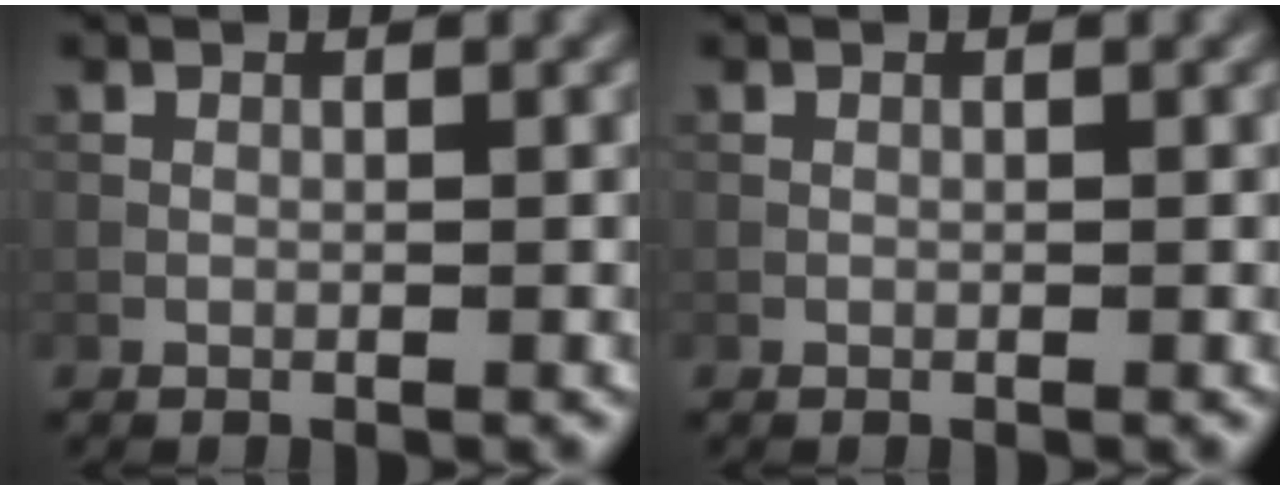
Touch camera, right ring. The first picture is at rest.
{"total": 0.0}